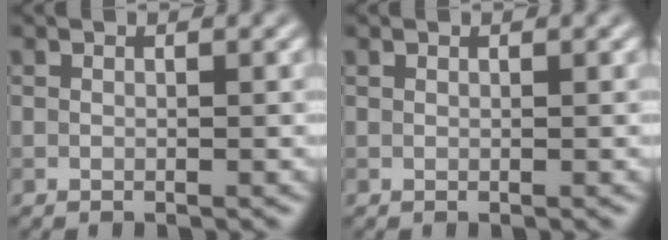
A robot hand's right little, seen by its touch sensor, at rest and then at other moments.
{"total": 0.0}